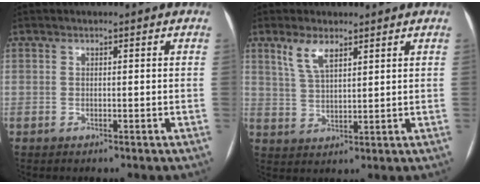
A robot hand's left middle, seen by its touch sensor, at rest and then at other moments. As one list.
[{"total": 4.7, "force": [3.2, 1.6, 3.1], "torque": [-0.071, 0.007, 0.068]}]